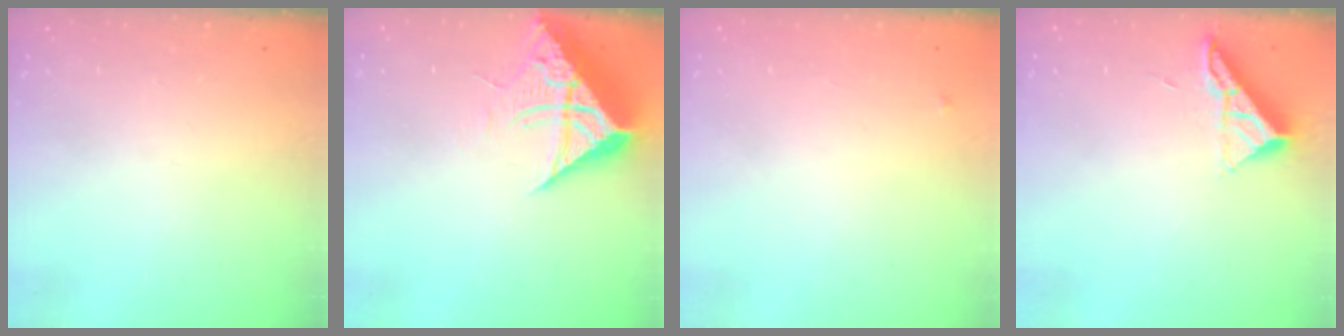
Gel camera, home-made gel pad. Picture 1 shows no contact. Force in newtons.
{"total": 11.8, "press": 11.7, "slide": 1.2}
{"total": 3.4, "press": 3.3, "slide": 0.4}
{"total": 7.3, "press": 7.2, "slide": 0.5}